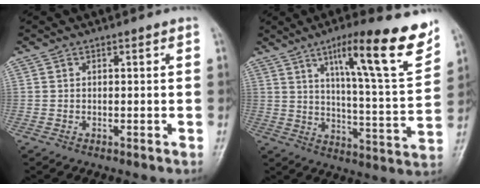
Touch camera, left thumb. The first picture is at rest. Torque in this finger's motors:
{"motor_torque": [0.67, 0.49, 1.65, -1.12, 0.16]}